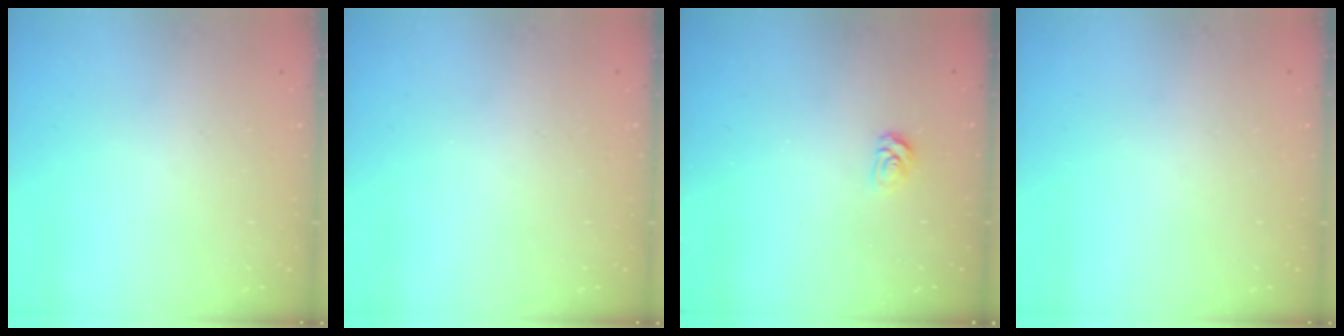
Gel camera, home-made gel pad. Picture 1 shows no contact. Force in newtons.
{"total": 0.0}
{"total": 3.1, "press": 3.1, "slide": 0.3}
{"total": 0.0}